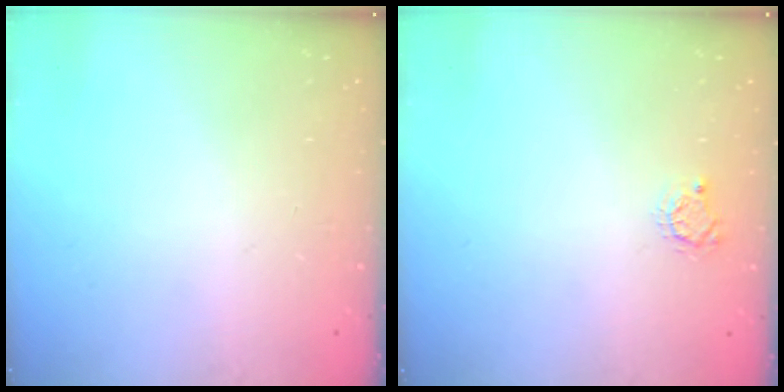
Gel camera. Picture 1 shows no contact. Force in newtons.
{"total": 2.9, "press": 2.9, "slide": 0.4}